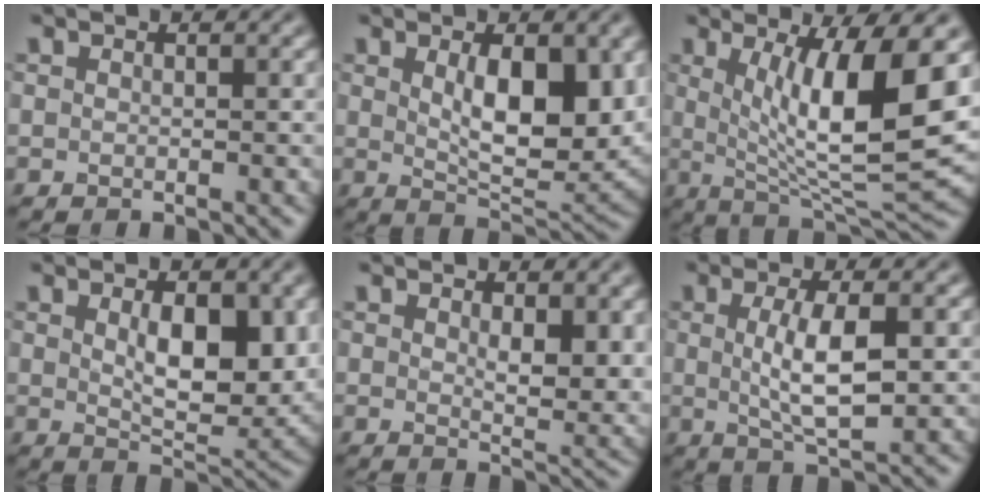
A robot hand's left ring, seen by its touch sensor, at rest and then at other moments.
{"total": 7.8, "force": [1.4, 3.4, 6.9], "torque": [-0.109, -0.011, 0.031]}
{"total": 11.3, "force": [2.0, 2.8, 10.8], "torque": [-0.168, -0.011, 0.040]}
{"total": 6.4, "force": [1.2, 3.0, 5.6], "torque": [-0.088, -0.011, 0.028]}
{"total": 4.4, "force": [1.4, 2.0, 3.7], "torque": [-0.056, -0.011, 0.030]}
{"total": 4.8, "force": [0.4, 1.3, 4.6], "torque": [-0.093, -0.002, 0.012]}